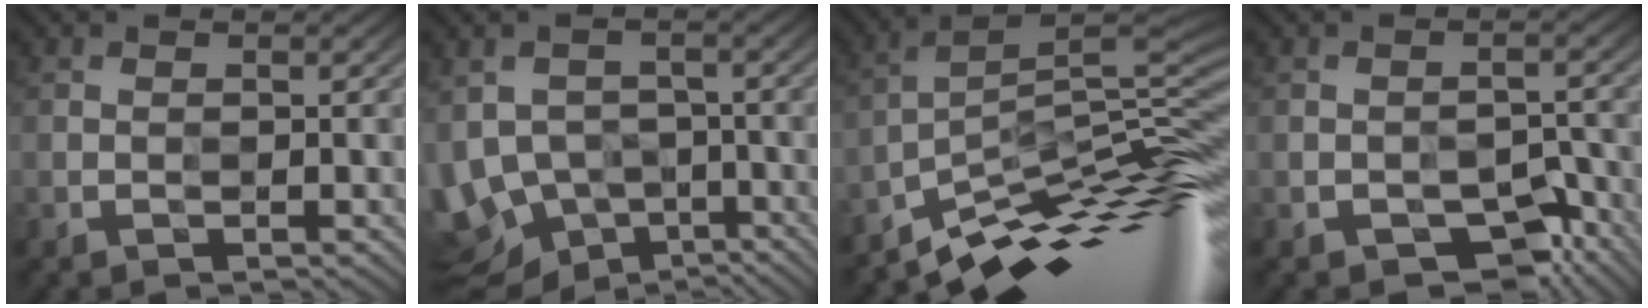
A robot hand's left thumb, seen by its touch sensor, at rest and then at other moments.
{"total": 7.5, "force": [-3.0, 5.9, 3.5], "torque": [-0.077, -0.012, -0.048]}
{"total": 11.4, "force": [-8.2, 1.4, 7.9], "torque": [-0.133, 0.018, -0.143]}
{"total": 4.1, "force": [-3.5, 1.9, 0.9], "torque": [-0.001, 0.010, -0.051]}